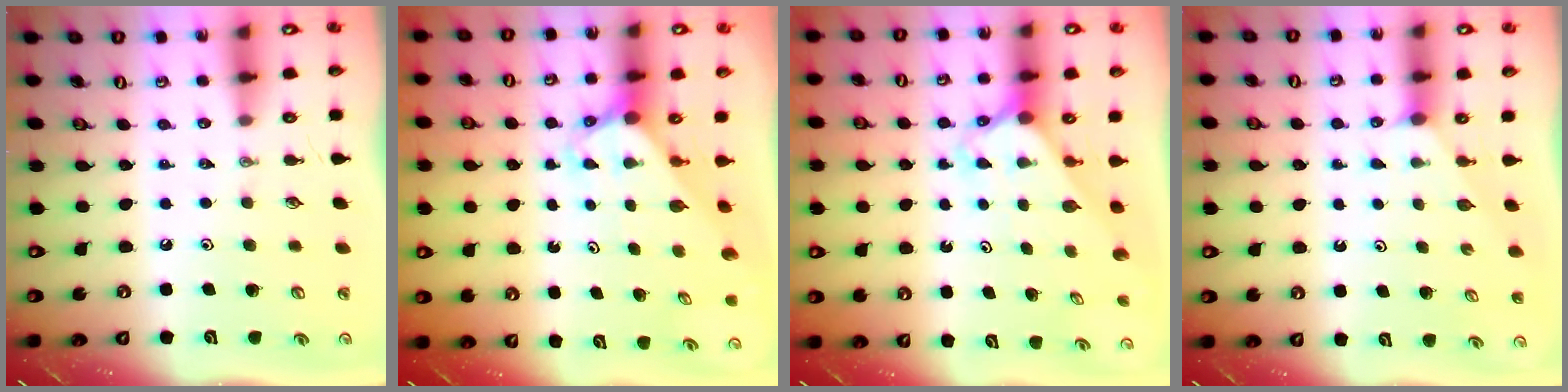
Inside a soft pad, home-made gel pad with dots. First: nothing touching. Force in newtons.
{"total": 3.0, "press": 3.0, "slide": 0.2}
{"total": 2.3, "press": 2.3, "slide": 0.1}
{"total": 0.9, "press": 0.9, "slide": 0.2}